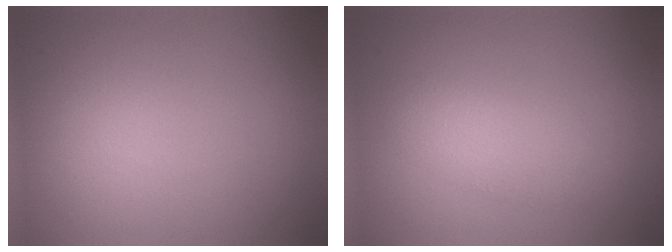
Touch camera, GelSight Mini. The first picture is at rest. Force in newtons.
{"total": 2.5, "press": 2.5, "slide": 0.1}